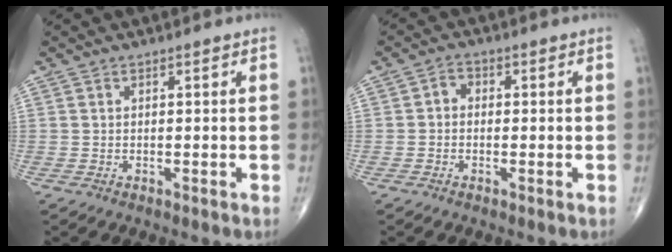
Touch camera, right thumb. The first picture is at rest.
{"total": 2.4, "force": [-0.2, 1.9, 1.3], "torque": [-0.010, 0.010, -0.015]}